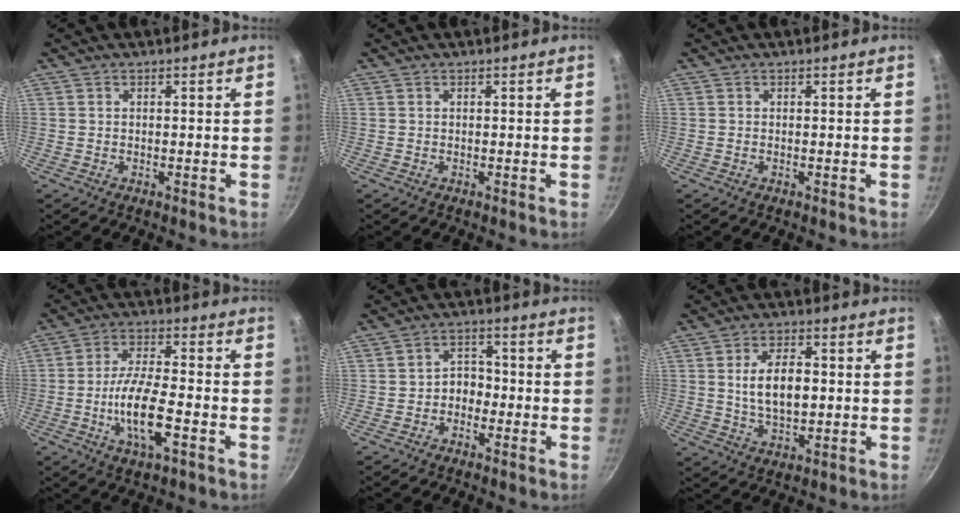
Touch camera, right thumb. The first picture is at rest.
{"total": 0.0}
{"total": 0.0}
{"total": 11.0, "force": [-3.3, 3.5, 9.8], "torque": [-0.193, 0.014, -0.063]}
{"total": 4.2, "force": [-1.5, 3.3, 2.3], "torque": [-0.010, 0.023, -0.036]}
{"total": 8.8, "force": [0.8, 4.8, 7.4], "torque": [-0.120, -0.001, 0.019]}